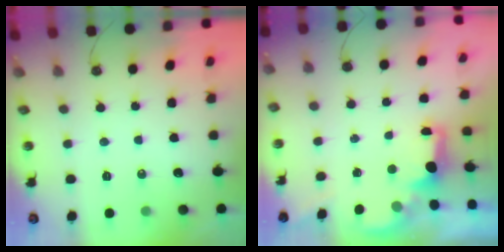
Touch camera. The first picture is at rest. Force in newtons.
{"total": 1.9, "press": 1.7, "slide": 0.8}